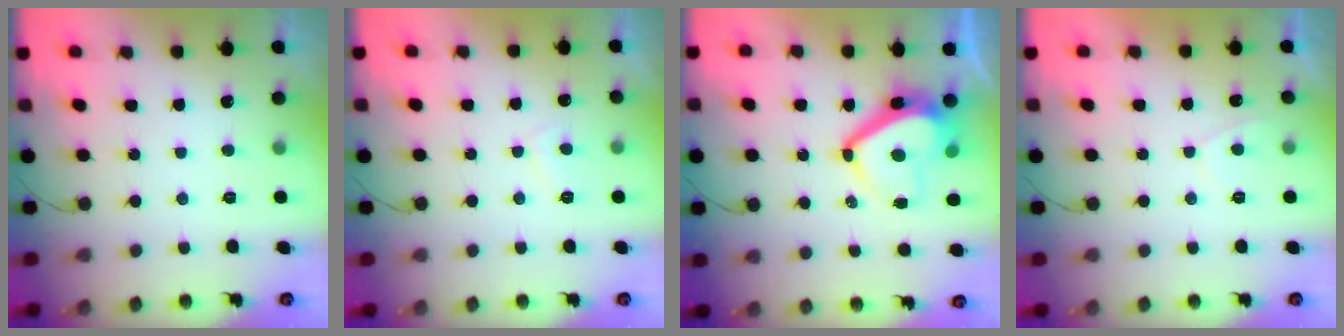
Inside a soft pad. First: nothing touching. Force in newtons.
{"total": 1.9, "press": 1.8, "slide": 0.4}
{"total": 10.9, "press": 10.8, "slide": 1.3}
{"total": 2.5, "press": 2.4, "slide": 0.7}